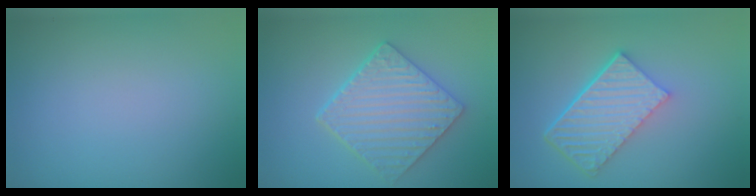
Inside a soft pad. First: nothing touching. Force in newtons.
{"total": 4.7, "press": 4.0, "slide": 2.4}
{"total": 6.2, "press": 4.2, "slide": 4.5}